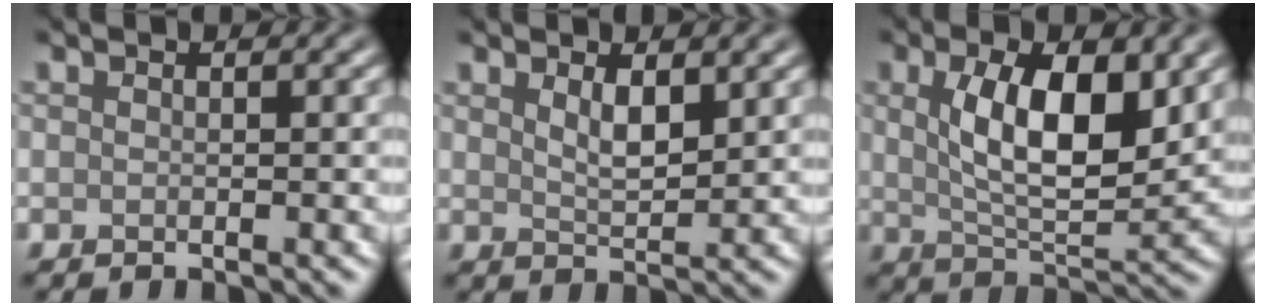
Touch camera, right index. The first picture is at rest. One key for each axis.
{"total": 2.2, "fx": 1.2, "fy": 0.6, "fz": 1.7, "tx": -0.032, "ty": -0.005, "tz": 0.025}
{"total": 8.4, "fx": 2.0, "fy": 3.6, "fz": 7.3, "tx": -0.130, "ty": -0.005, "tz": 0.041}